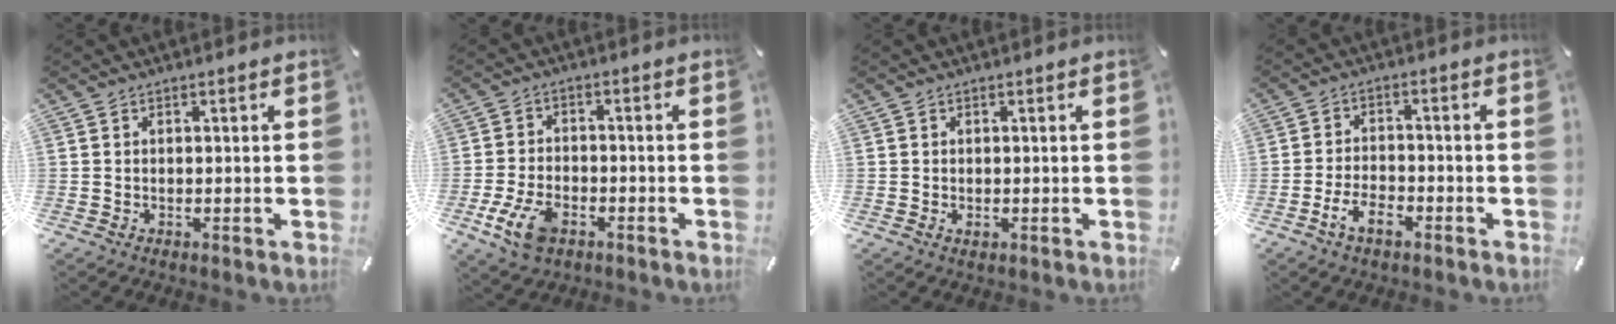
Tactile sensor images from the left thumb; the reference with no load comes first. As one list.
[{"total": 8.8, "force": [-4.1, 5.2, 5.7], "torque": [-0.131, 0.008, -0.075]}, {"total": 0.6, "force": [-0.2, 0.3, 0.5], "torque": [-0.009, -0.001, -0.003]}, {"total": 6.5, "force": [-3.9, 3.2, 4.1], "torque": [-0.080, 0.018, -0.073]}]